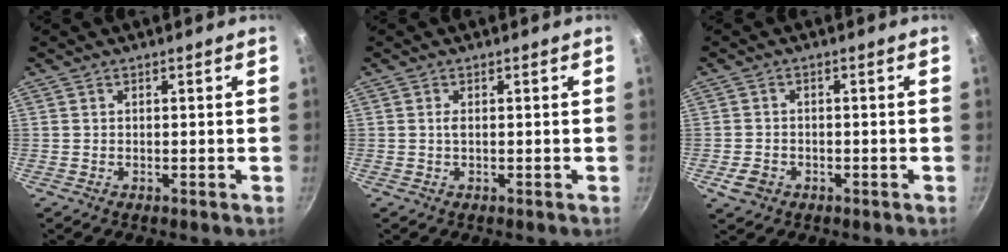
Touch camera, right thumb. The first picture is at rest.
{"total": 0.8, "force": [0.1, 0.2, 0.8], "torque": [-0.018, 0.000, 0.001]}
{"total": 3.7, "force": [-1.6, 2.9, 1.7], "torque": [-0.030, 0.013, -0.025]}